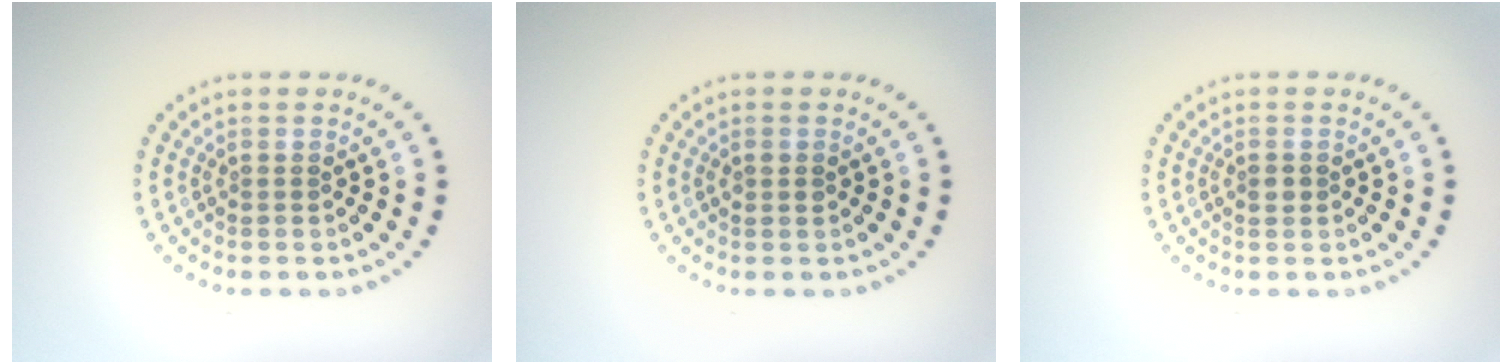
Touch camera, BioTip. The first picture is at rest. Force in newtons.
{"total": 0.9, "press": 0.9, "slide": 0.1}
{"total": 1.2, "press": 1.2, "slide": 0.0}